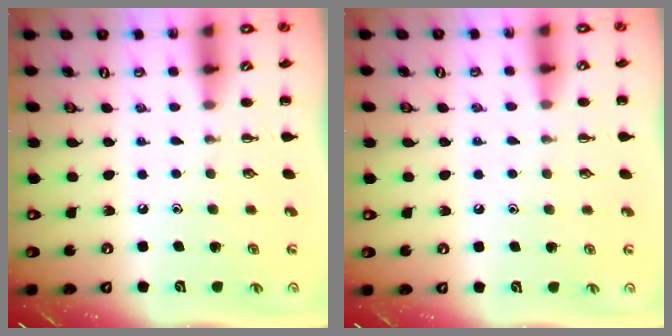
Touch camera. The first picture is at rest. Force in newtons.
{"total": 5.8, "press": 5.5, "slide": 1.9}